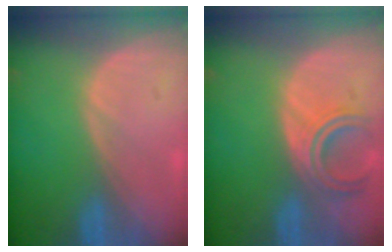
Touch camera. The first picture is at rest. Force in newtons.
{"total": 5.2, "press": 5.0, "slide": 1.4}